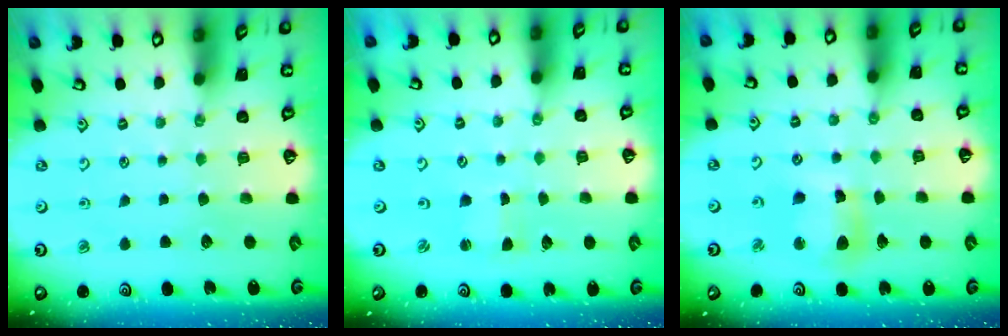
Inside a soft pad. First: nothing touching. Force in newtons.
{"total": 0.7, "press": 0.7, "slide": 0.0}
{"total": 10.0, "press": 9.9, "slide": 1.2}